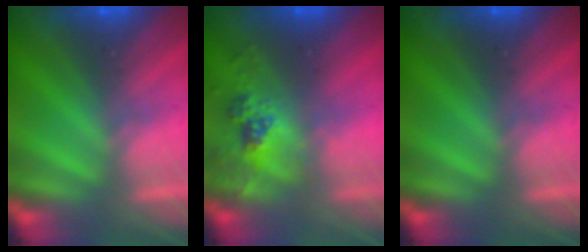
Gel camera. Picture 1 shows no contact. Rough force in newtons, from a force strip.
{"total": 2.4}
{"total": 0.0}